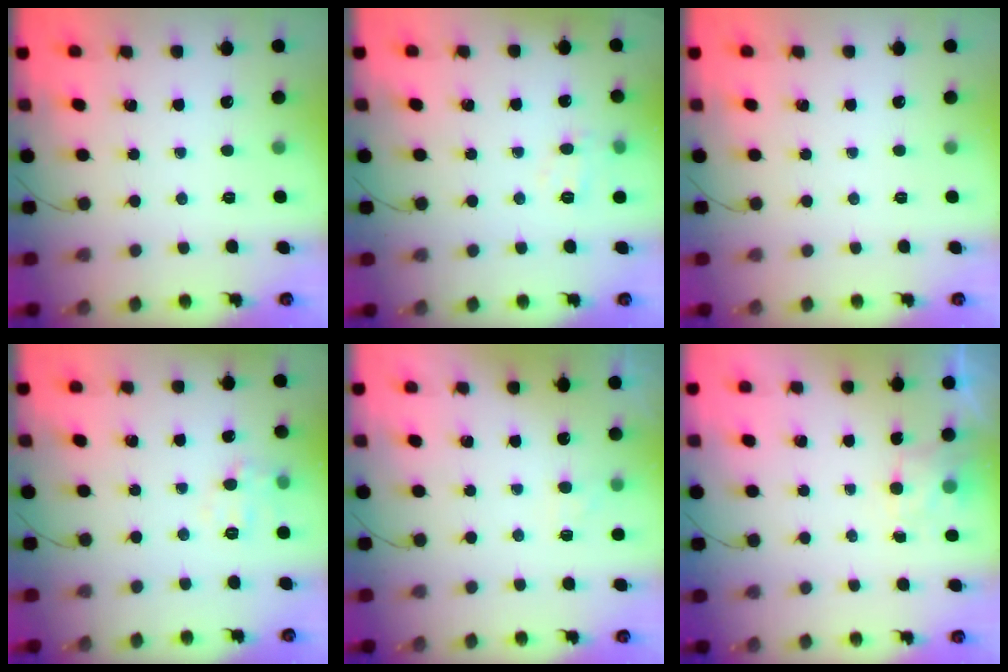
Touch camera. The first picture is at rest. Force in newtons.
{"total": 7.0, "press": 6.7, "slide": 1.9}
{"total": 0.0}
{"total": 6.4, "press": 6.3, "slide": 1.0}
{"total": 3.8, "press": 3.6, "slide": 1.3}
{"total": 2.5, "press": 2.1, "slide": 1.4}